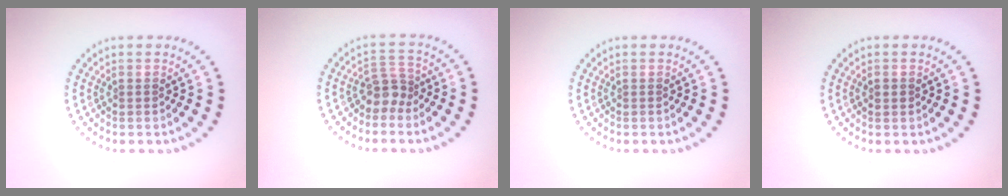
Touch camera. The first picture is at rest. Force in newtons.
{"total": 2.3, "press": 1.8, "slide": 1.5}
{"total": 0.0}
{"total": 1.1, "press": 1.1, "slide": 0.1}